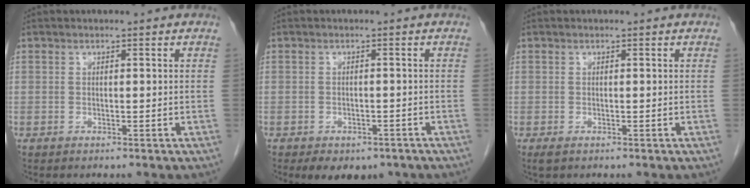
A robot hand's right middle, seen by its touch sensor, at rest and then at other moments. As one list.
[{"total": 6.5, "force": [-4.7, 3.5, 2.7], "torque": [-0.029, 0.004, -0.057]}, {"total": 1.0, "force": [-0.6, 0.5, 0.7], "torque": [-0.011, -0.001, -0.005]}]